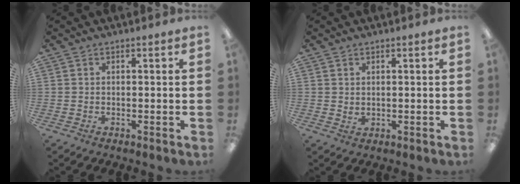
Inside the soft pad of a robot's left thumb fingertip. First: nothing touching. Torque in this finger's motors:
{"motor_torque": [-0.06, 0.06, -0.22, 0.13, 0.00]}